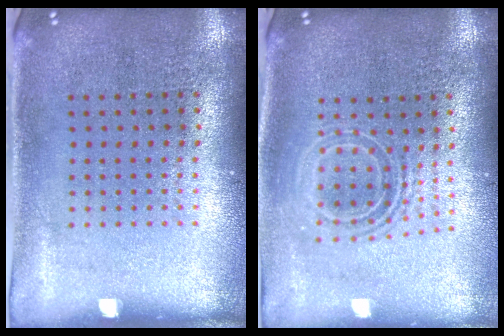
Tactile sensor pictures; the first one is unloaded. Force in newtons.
{"total": 1.6, "press": 1.3, "slide": 1.0}